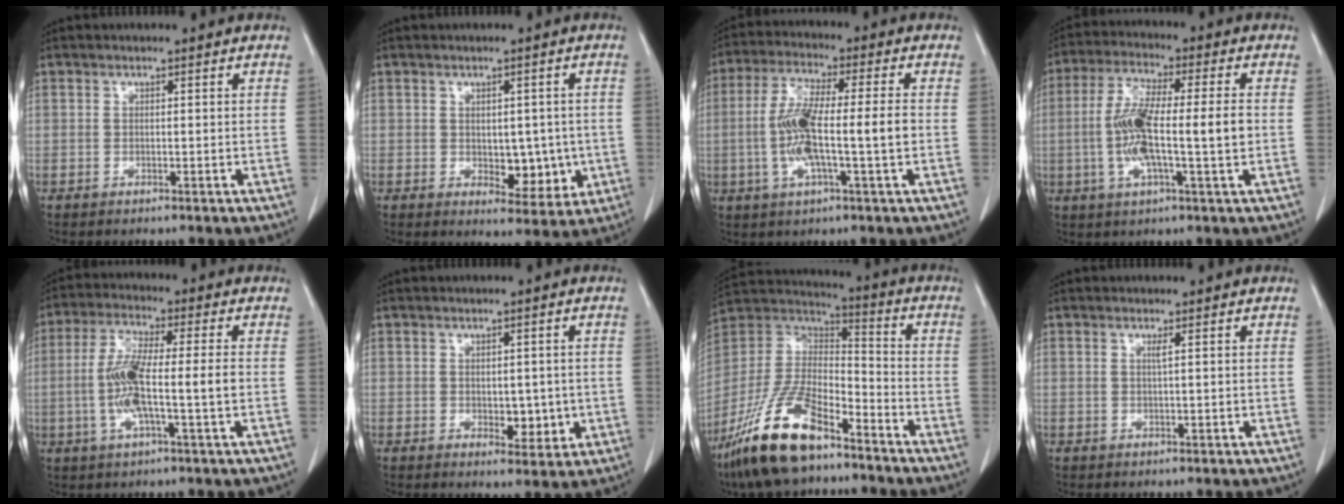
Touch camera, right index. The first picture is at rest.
{"total": 6.2, "force": [-0.5, 3.5, 5.0], "torque": [-0.051, 0.001, 0.006]}
{"total": 10.6, "force": [-1.3, 1.0, 10.4], "torque": [-0.206, 0.009, -0.027]}
{"total": 11.4, "force": [-0.8, 1.4, 11.3], "torque": [-0.220, 0.009, -0.018]}
{"total": 9.1, "force": [-1.3, 0.7, 9.0], "torque": [-0.181, 0.008, -0.027]}
{"total": 4.1, "force": [-0.4, 2.4, 3.3], "torque": [-0.032, -0.002, 0.005]}
{"total": 17.6, "force": [-12.2, 5.8, 11.4], "torque": [-0.242, -0.003, -0.230]}
{"total": 0.6, "force": [0.2, -0.2, 0.6], "torque": [-0.016, -0.002, 0.007]}